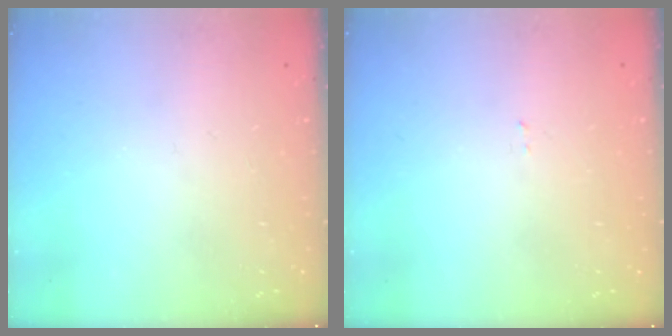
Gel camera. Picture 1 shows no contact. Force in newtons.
{"total": 1.6, "press": 1.6, "slide": 0.1}